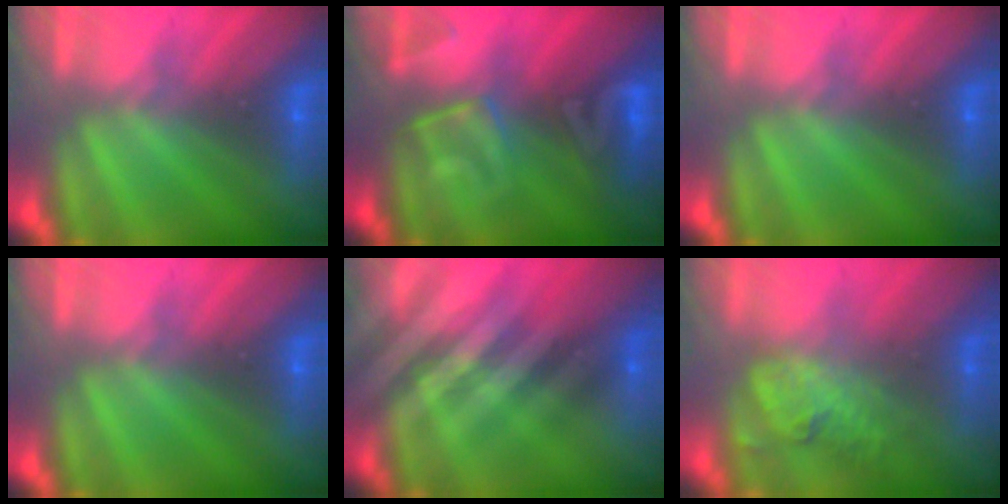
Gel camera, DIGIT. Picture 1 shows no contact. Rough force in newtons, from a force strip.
{"total": 2.9}
{"total": 0.0}
{"total": 0.0}
{"total": 2.4}
{"total": 2.3}